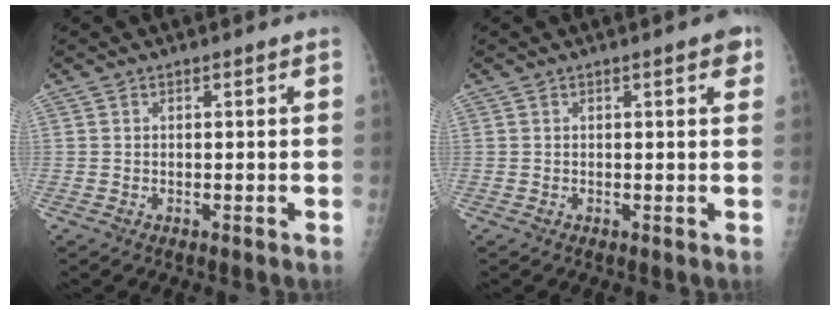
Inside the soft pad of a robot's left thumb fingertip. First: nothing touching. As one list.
[{"total": 2.4, "force": [1.2, 0.7, 1.9], "torque": [-0.017, -0.001, 0.011]}]